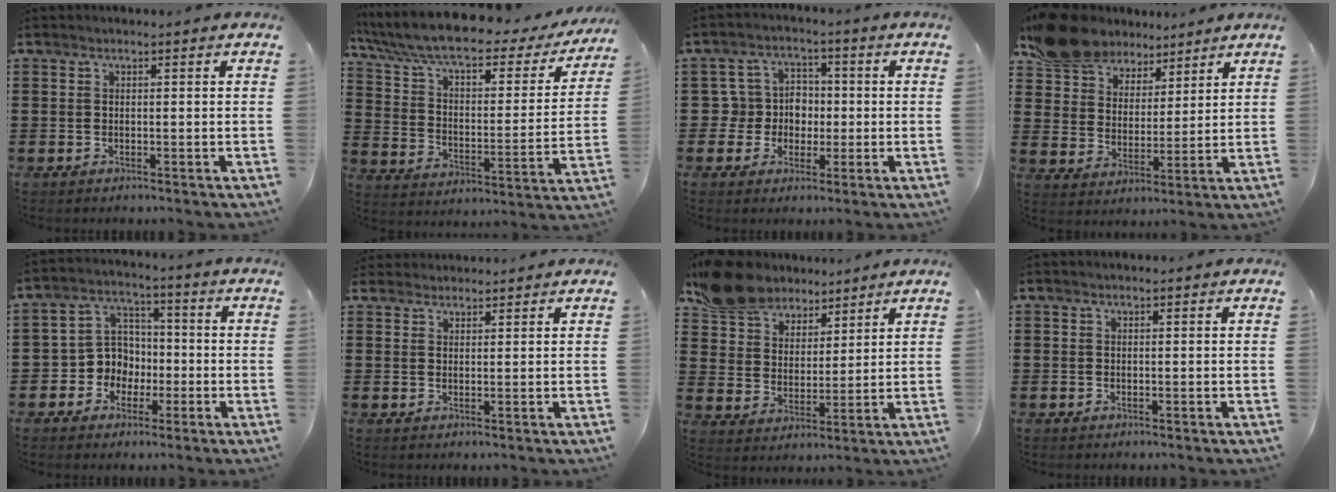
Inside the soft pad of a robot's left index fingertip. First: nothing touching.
{"total": 8.0, "force": [6.3, 1.8, 4.6], "torque": [-0.114, -0.040, 0.103]}
{"total": 5.5, "force": [-0.5, 5.3, 1.5], "torque": [-0.050, 0.015, -0.012]}
{"total": 10.0, "force": [8.7, 4.4, 1.9], "torque": [-0.079, -0.030, 0.170]}
{"total": 6.1, "force": [-1.5, 5.7, 1.2], "torque": [-0.058, 0.005, -0.035]}
{"total": 1.8, "force": [1.8, 0.3, -0.2], "torque": [-0.002, 0.002, 0.035]}
{"total": 9.4, "force": [8.1, 4.2, 2.0], "torque": [-0.075, -0.025, 0.157]}
{"total": 0.0}